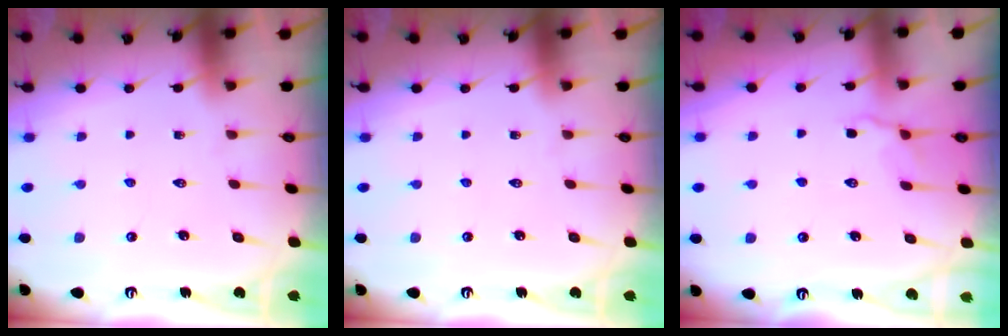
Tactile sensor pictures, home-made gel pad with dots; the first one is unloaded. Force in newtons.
{"total": 0.0}
{"total": 3.1, "press": 2.6, "slide": 1.6}